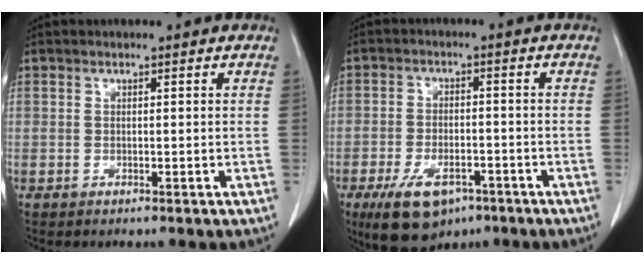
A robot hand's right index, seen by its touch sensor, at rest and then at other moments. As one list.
[{"total": 9.8, "force": [-6.0, 4.7, 6.0], "torque": [-0.111, -0.009, -0.095]}]